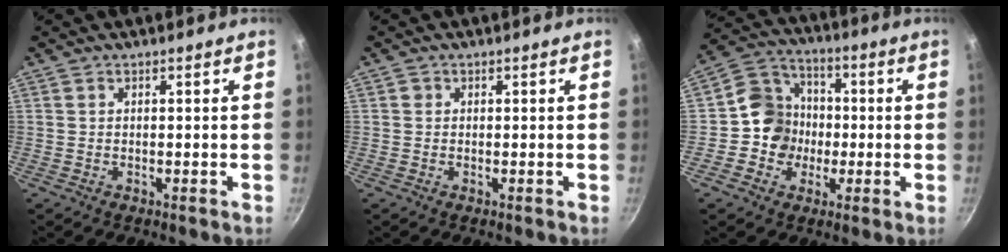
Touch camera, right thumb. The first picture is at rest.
{"total": 0.6, "force": [0.1, 0.6, 0.1], "torque": [0.001, 0.002, 0.001]}
{"total": 10.9, "force": [-1.4, 10.0, 3.9], "torque": [-0.024, 0.032, -0.036]}